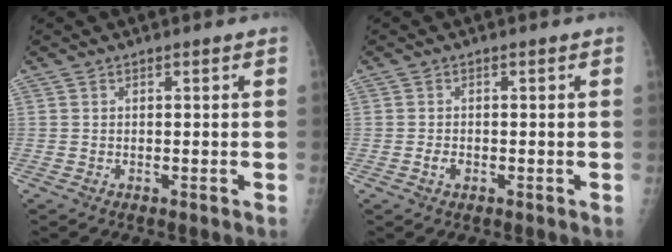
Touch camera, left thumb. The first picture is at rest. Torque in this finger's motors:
{"motor_torque": [-0.35, 0.17, 0.26, 0.14, 0.03]}